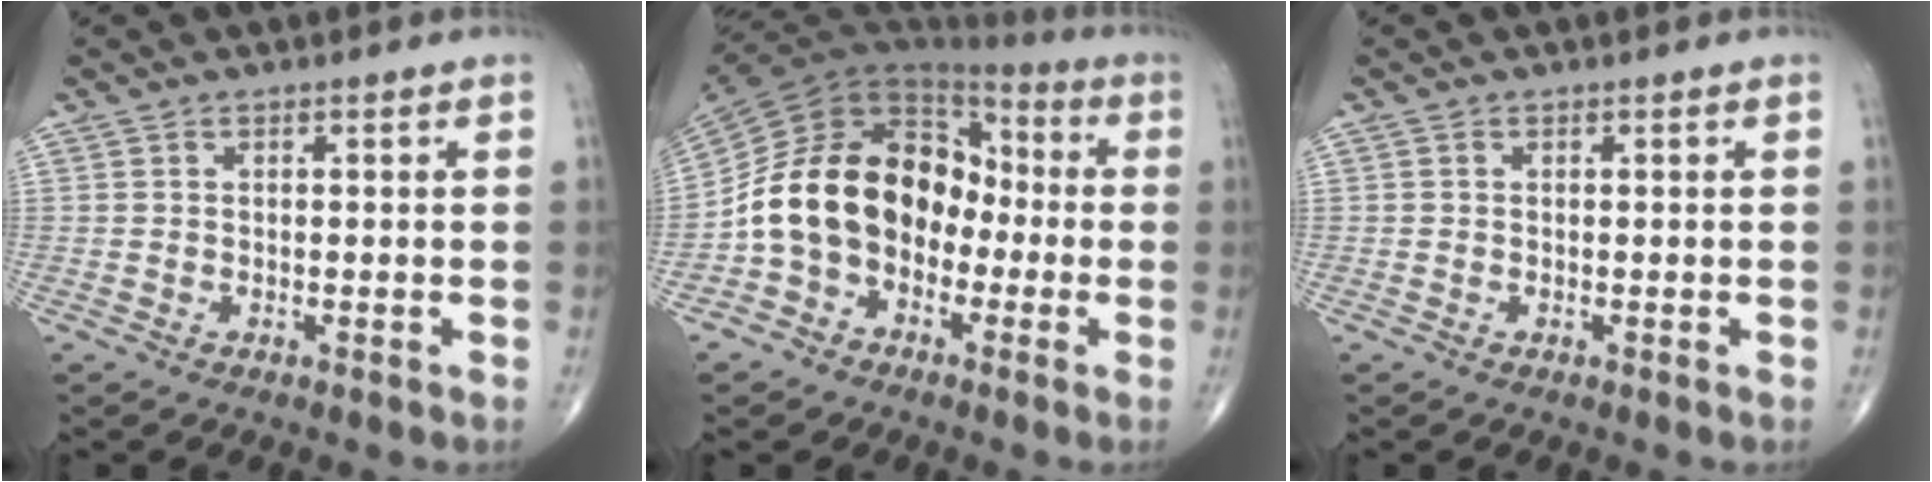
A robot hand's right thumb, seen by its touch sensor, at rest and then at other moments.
{"total": 17.1, "force": [-3.5, 12.6, 11.1], "torque": [-0.177, 0.061, -0.070]}
{"total": 0.0}